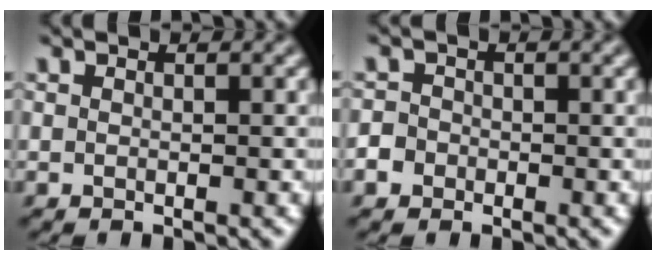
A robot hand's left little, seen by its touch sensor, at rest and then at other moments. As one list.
[{"total": 4.0, "force": [-1.9, 3.4, 1.0], "torque": [-0.009, 0.004, -0.057]}]